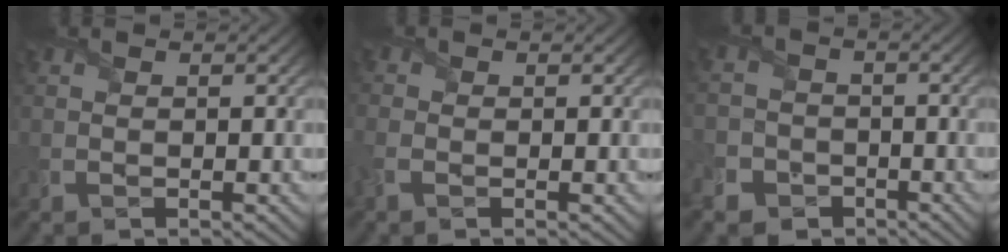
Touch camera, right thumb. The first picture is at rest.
{"total": 2.5, "force": [-0.8, 1.8, 1.6], "torque": [-0.052, -0.002, -0.024]}
{"total": 7.4, "force": [-4.0, 6.0, 1.1], "torque": [-0.052, -0.026, -0.091]}